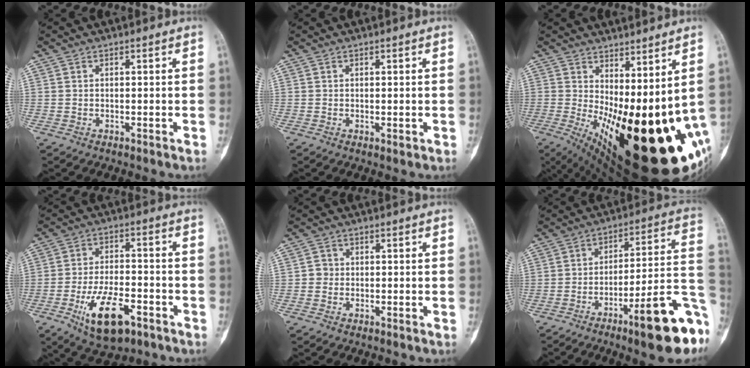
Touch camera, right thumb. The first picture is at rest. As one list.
[{"total": 0.8, "force": [0.0, 0.4, 0.7], "torque": [-0.004, -0.002, 0.001]}, {"total": 27.0, "force": [-2.1, 10.6, 24.8], "torque": [-0.296, -0.041, 0.002]}, {"total": 12.4, "force": [-5.8, 5.6, 9.4], "torque": [-0.155, 0.023, -0.090]}, {"total": 1.7, "force": [-0.2, 1.6, 0.4], "torque": [0.004, 0.007, -0.008]}, {"total": 19.5, "force": [-9.1, 4.1, 16.7], "torque": [-0.178, 0.061, -0.128]}]